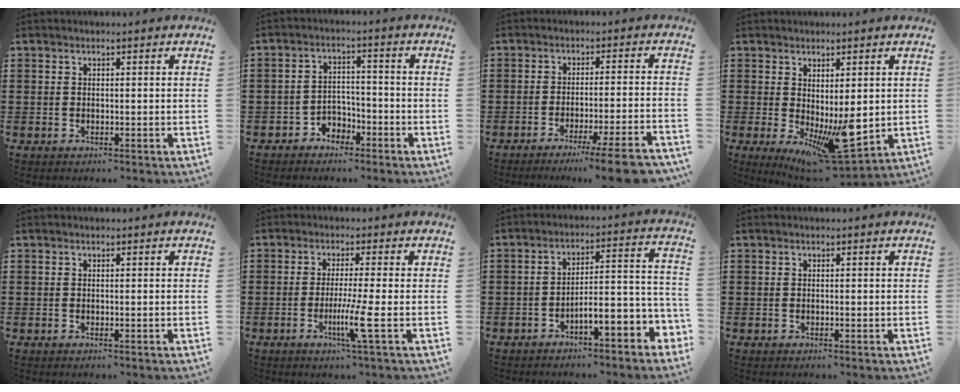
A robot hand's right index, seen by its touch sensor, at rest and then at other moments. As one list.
[{"total": 3.2, "force": [-2.6, 1.8, 0.5], "torque": [-0.018, 0.007, -0.055]}, {"total": 6.7, "force": [-5.0, -0.9, 4.3], "torque": [-0.065, -0.017, -0.093]}, {"total": 8.3, "force": [-0.8, 3.0, 7.7], "torque": [-0.115, -0.024, -0.003]}, {"total": 0.0}, {"total": 6.2, "force": [-1.9, -0.8, 5.8], "torque": [-0.104, -0.025, -0.035]}, {"total": 4.8, "force": [-3.2, 0.9, 3.4], "torque": [-0.065, -0.022, -0.068]}, {"total": 0.0}]